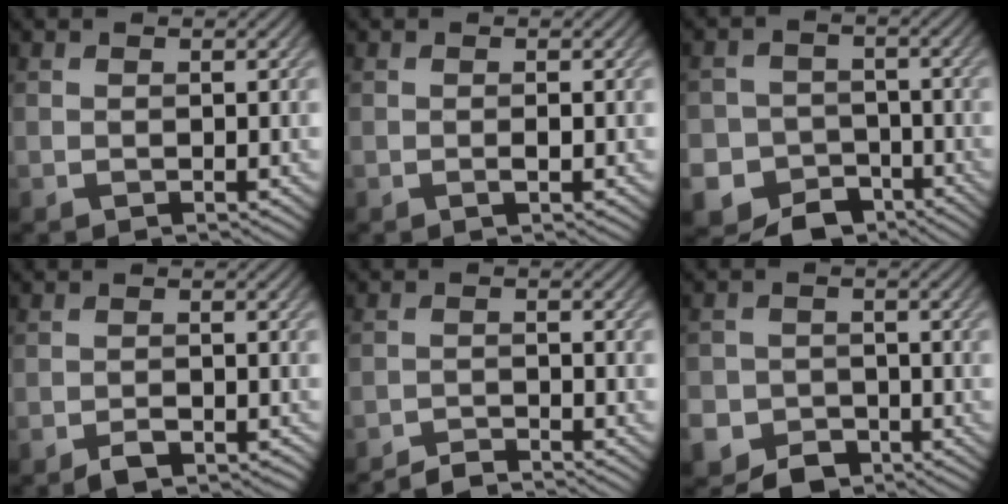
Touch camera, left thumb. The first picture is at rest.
{"total": 0.7, "force": [-0.2, 0.1, 0.6], "torque": [-0.012, -0.001, -0.003]}
{"total": 11.4, "force": [-7.1, 8.7, 2.2], "torque": [-0.054, -0.046, -0.125]}
{"total": 2.3, "force": [-1.7, 0.9, 1.3], "torque": [-0.019, 0.000, -0.029]}
{"total": 3.2, "force": [-3.1, 0.3, 0.8], "torque": [-0.009, 0.005, -0.060]}
{"total": 8.6, "force": [-5.7, 6.1, 2.1], "torque": [-0.042, -0.034, -0.104]}